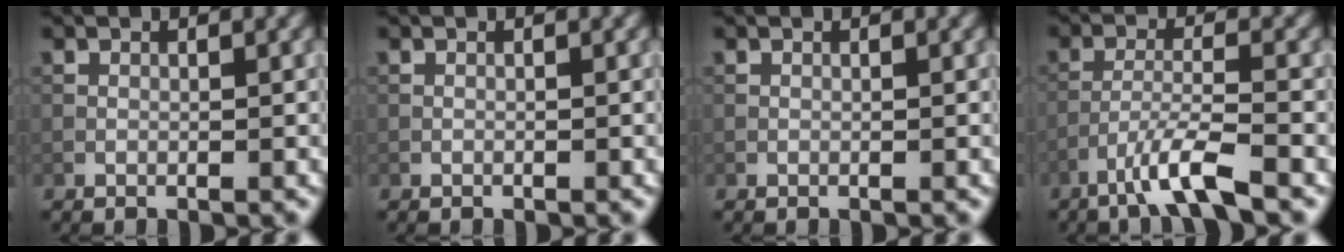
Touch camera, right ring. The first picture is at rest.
{"total": 0.0}
{"total": 0.0}
{"total": 4.4, "force": [-3.1, 0.2, 3.1], "torque": [-0.061, 0.006, -0.069]}